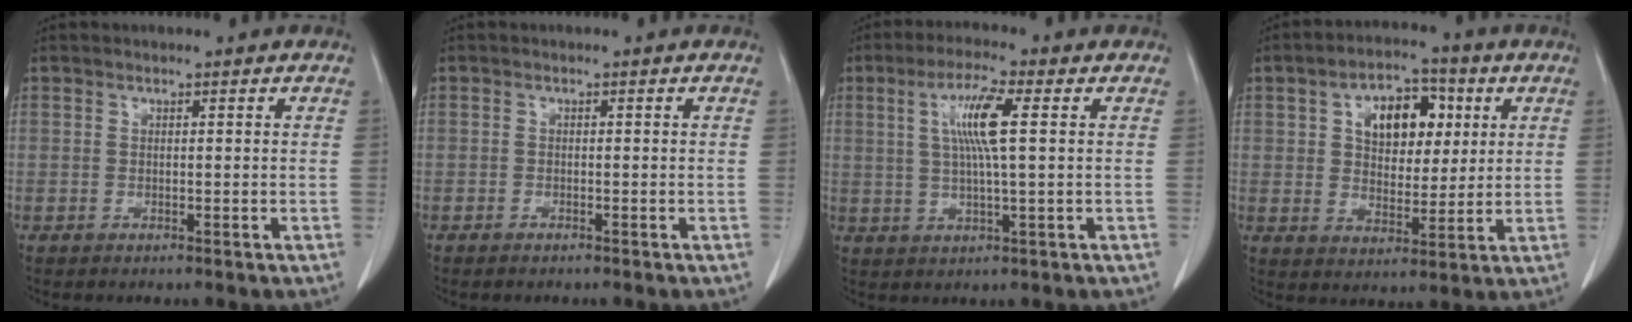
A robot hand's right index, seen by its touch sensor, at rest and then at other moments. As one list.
[{"total": 0.8, "force": [-0.7, 0.2, 0.4], "torque": [-0.011, -0.001, -0.010]}, {"total": 7.4, "force": [1.7, 0.2, 7.2], "torque": [-0.139, 0.004, 0.032]}, {"total": 10.3, "force": [3.2, 6.2, 7.6], "torque": [-0.126, 0.024, 0.055]}]